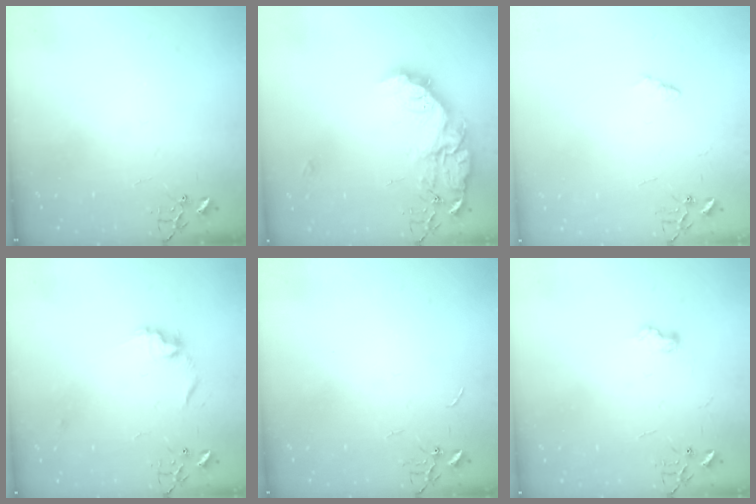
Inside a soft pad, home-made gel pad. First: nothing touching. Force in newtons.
{"total": 16.6, "press": 16.5, "slide": 1.3}
{"total": 5.9, "press": 5.8, "slide": 0.7}
{"total": 9.8, "press": 9.8, "slide": 0.7}
{"total": 0.7, "press": 0.7, "slide": 0.1}
{"total": 6.3, "press": 6.3, "slide": 0.8}